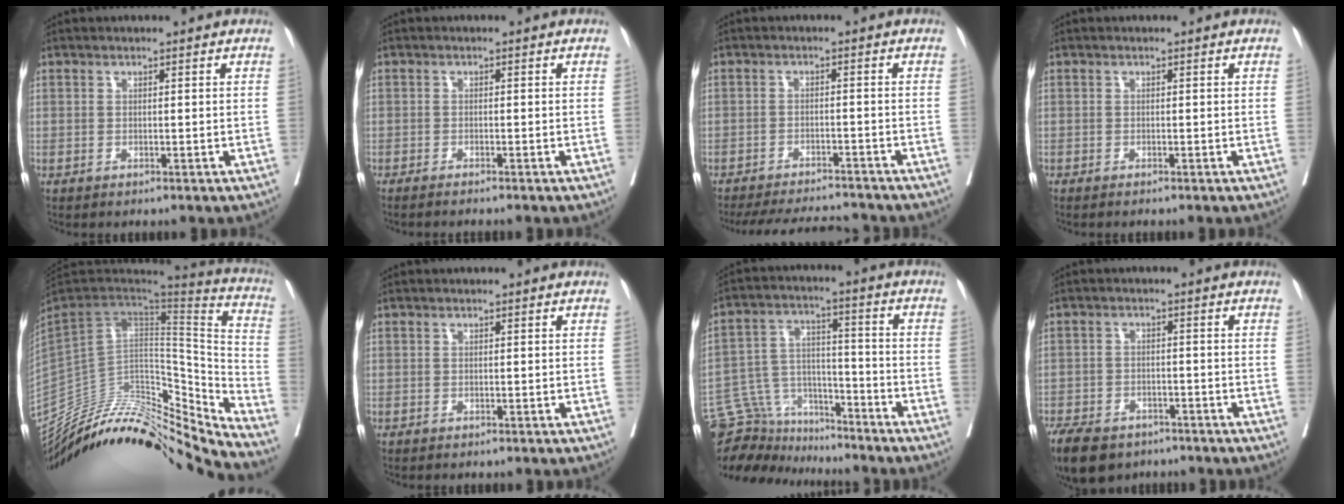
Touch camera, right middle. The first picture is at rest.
{"total": 3.3, "force": [-2.8, -0.2, 1.6], "torque": [-0.018, -0.001, -0.037]}
{"total": 11.0, "force": [-10.5, 1.5, 3.0], "torque": [-0.051, 0.002, -0.149]}
{"total": 0.7, "force": [-0.6, 0.0, 0.3], "torque": [-0.006, -0.002, -0.009]}
{"total": 30.2, "force": [-26.8, 6.1, 12.5], "torque": [-0.190, 0.003, -0.404]}
{"total": 0.0}
{"total": 10.9, "force": [-10.3, 3.6, 0.7], "torque": [-0.017, 0.057, -0.180]}
{"total": 11.7, "force": [-8.2, 6.4, 5.3], "torque": [-0.119, -0.009, -0.123]}